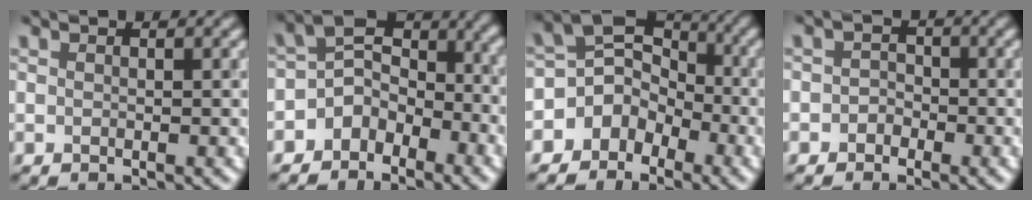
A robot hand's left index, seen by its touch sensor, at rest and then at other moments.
{"total": 4.8, "force": [-2.8, 3.0, 2.5], "torque": [-0.029, 0.000, -0.058]}
{"total": 4.7, "force": [-2.6, 3.5, 1.8], "torque": [-0.013, 0.006, -0.053]}
{"total": 1.1, "force": [-0.9, 0.7, 0.1], "torque": [0.007, 0.000, -0.017]}